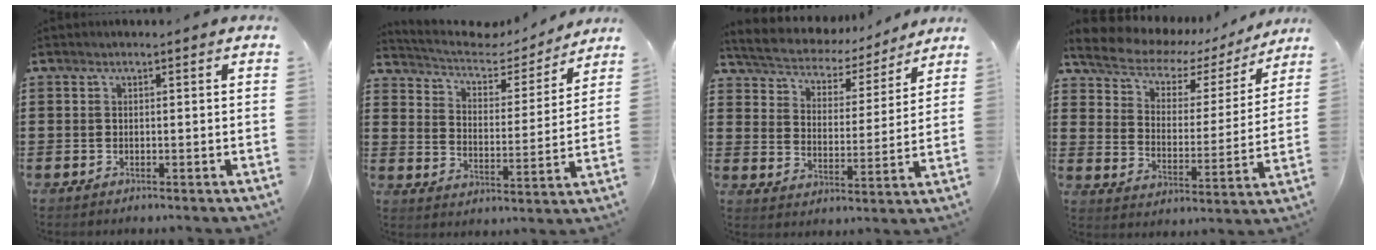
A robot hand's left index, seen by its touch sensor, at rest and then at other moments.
{"total": 5.3, "force": [4.8, 1.6, 1.5], "torque": [-0.058, -0.030, 0.076]}
{"total": 5.0, "force": [4.9, 0.8, 0.5], "torque": [-0.040, -0.035, 0.080]}
{"total": 5.3, "force": [4.4, 2.5, 1.6], "torque": [-0.060, -0.029, 0.070]}